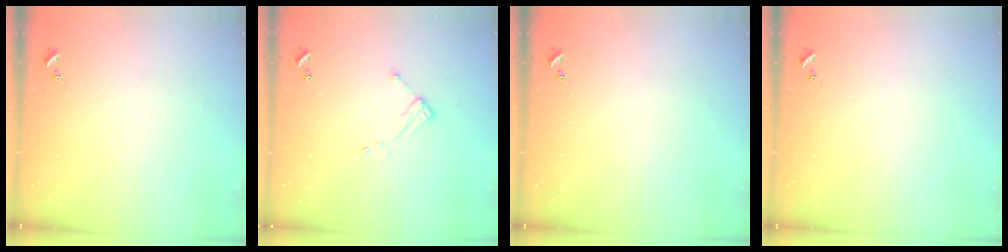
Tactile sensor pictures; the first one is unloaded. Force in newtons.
{"total": 6.1, "press": 6.1, "slide": 0.2}
{"total": 0.0}
{"total": 0.0}